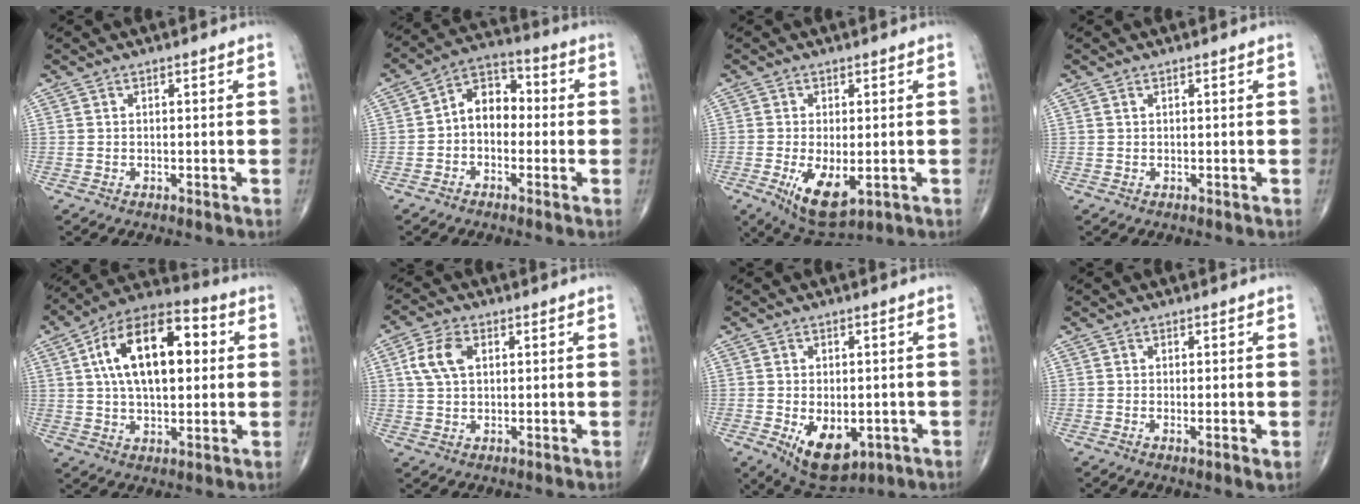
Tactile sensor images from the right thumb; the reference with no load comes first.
{"total": 8.5, "force": [-0.7, 6.0, 5.9], "torque": [-0.065, 0.033, -0.032]}
{"total": 9.1, "force": [-2.4, 4.2, 7.7], "torque": [-0.129, -0.019, -0.028]}
{"total": 0.0}
{"total": 19.4, "force": [4.0, 10.1, 16.1], "torque": [-0.246, 0.020, 0.057]}
{"total": 6.7, "force": [1.9, 4.2, 4.9], "torque": [-0.099, 0.006, 0.034]}
{"total": 10.5, "force": [-3.2, 6.0, 7.9], "torque": [-0.101, -0.005, -0.032]}
{"total": 2.4, "force": [-0.3, 0.4, 2.3], "torque": [-0.038, -0.008, -0.007]}